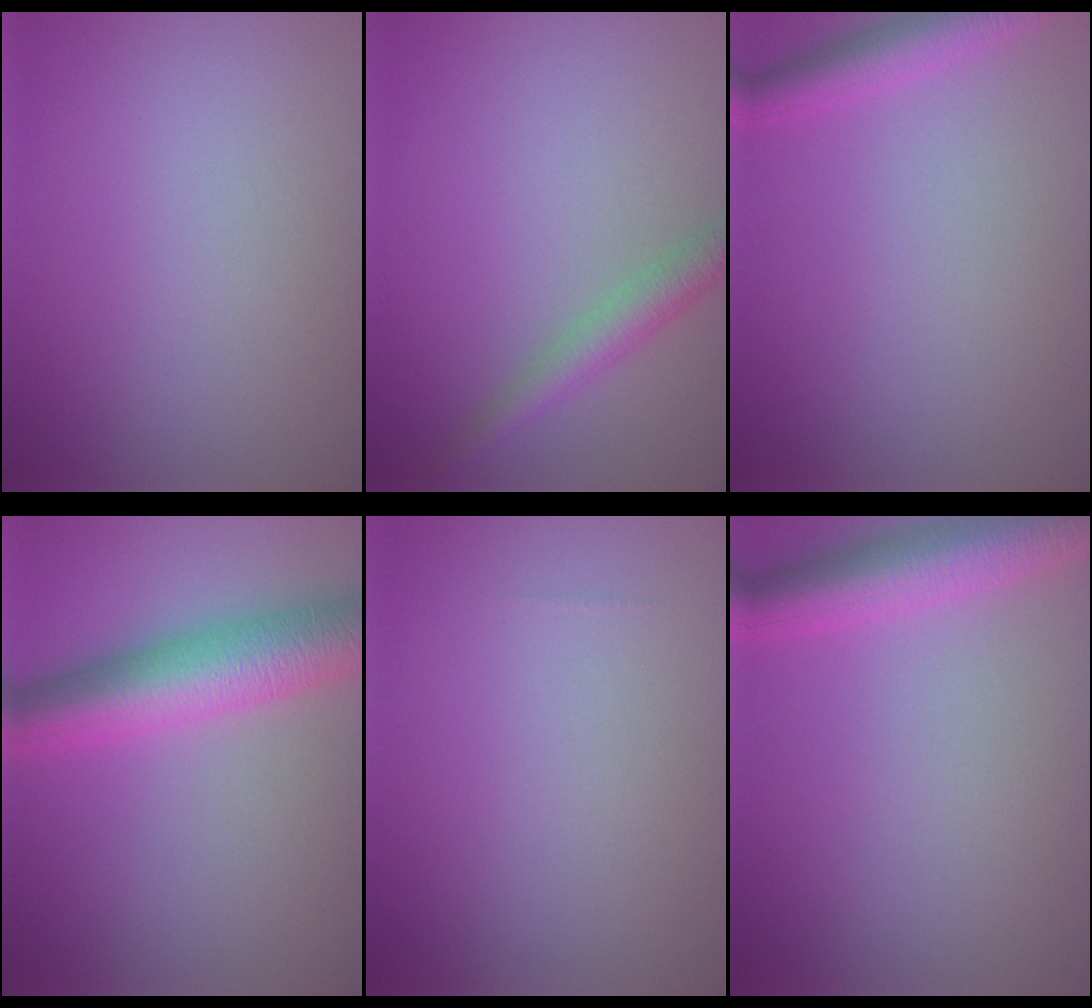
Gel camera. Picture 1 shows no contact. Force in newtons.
{"total": 2.8, "press": 2.8, "slide": 0.1}
{"total": 3.0, "press": 3.0, "slide": 0.2}
{"total": 7.3, "press": 7.3, "slide": 0.0}
{"total": 0.0}
{"total": 5.5, "press": 5.5, "slide": 0.2}